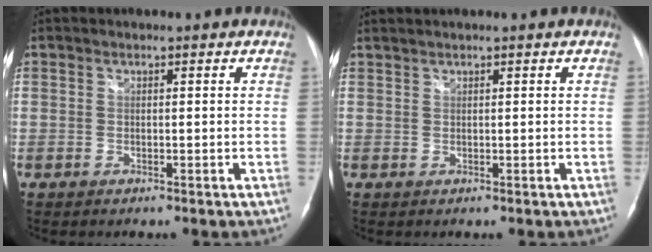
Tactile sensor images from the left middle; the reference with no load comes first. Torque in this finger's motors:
{"motor_torque": [0.01, -0.11, 0.04, -0.01]}